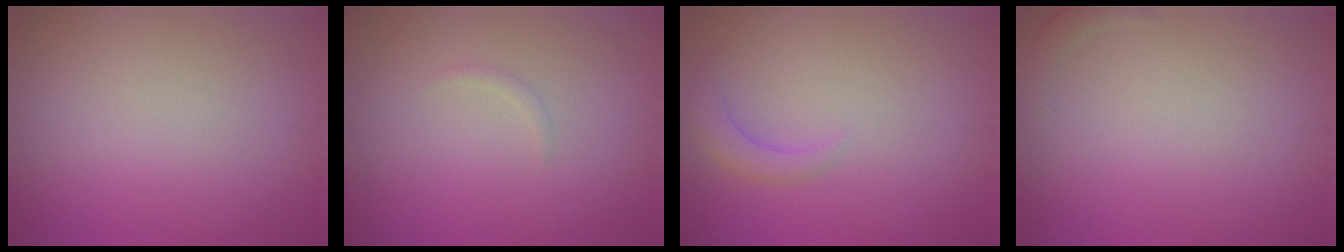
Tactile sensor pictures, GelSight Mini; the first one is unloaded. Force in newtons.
{"total": 0.6, "press": 0.6, "slide": 0.0}
{"total": 1.8, "press": 1.8, "slide": 0.3}
{"total": 1.0, "press": 1.0, "slide": 0.2}